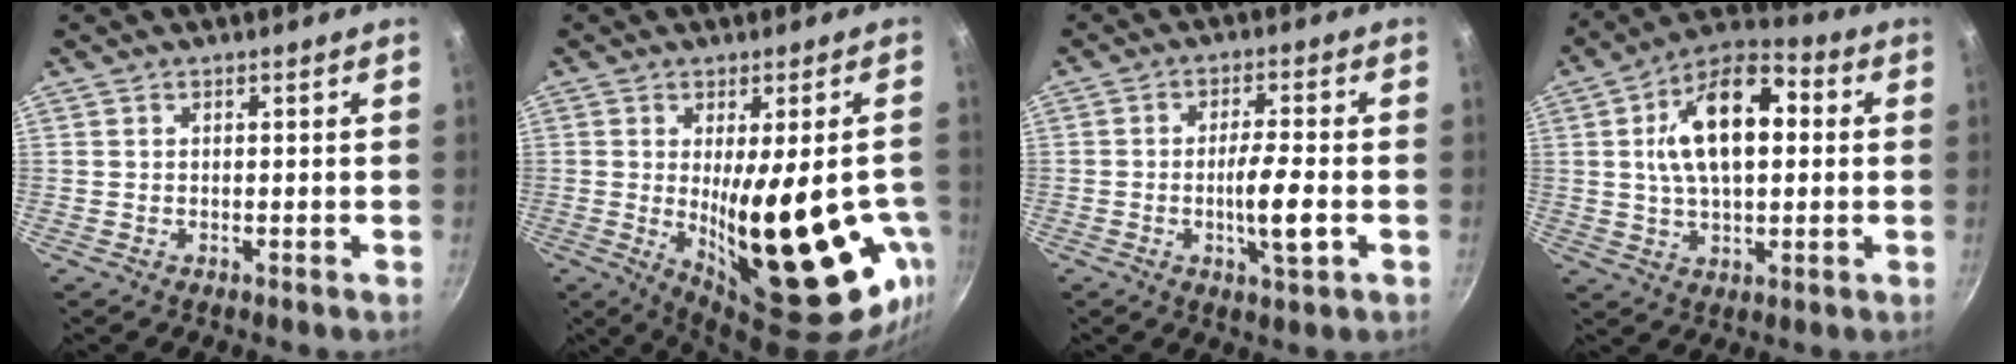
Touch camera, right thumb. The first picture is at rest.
{"total": 23.2, "force": [-4.3, 7.7, 21.5], "torque": [-0.282, -0.028, -0.034]}
{"total": 7.3, "force": [-1.8, 1.2, 6.9], "torque": [-0.124, 0.009, -0.031]}
{"total": 16.8, "force": [2.6, 9.2, 13.8], "torque": [-0.205, 0.021, 0.031]}